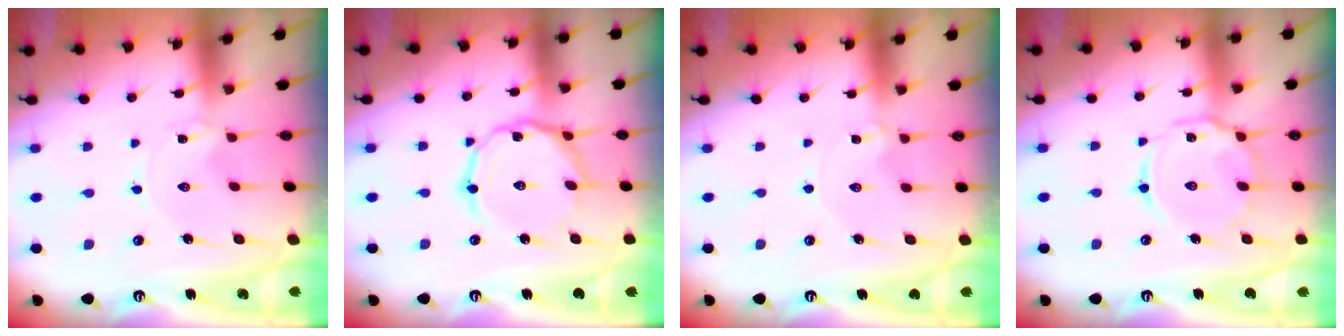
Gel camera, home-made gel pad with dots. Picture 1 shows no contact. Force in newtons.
{"total": 9.3, "press": 9.3, "slide": 0.7}
{"total": 0.8, "press": 0.8, "slide": 0.1}
{"total": 10.7, "press": 10.7, "slide": 0.8}